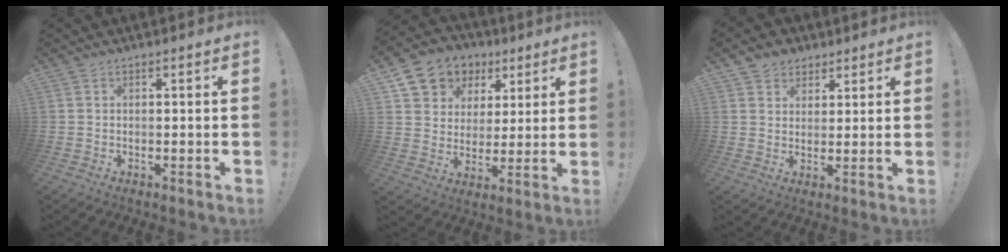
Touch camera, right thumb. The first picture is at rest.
{"total": 11.2, "force": [5.7, 9.1, 3.1], "torque": [-0.050, -0.036, 0.120]}
{"total": 5.1, "force": [2.9, 4.1, 0.4], "torque": [-0.001, -0.016, 0.057]}